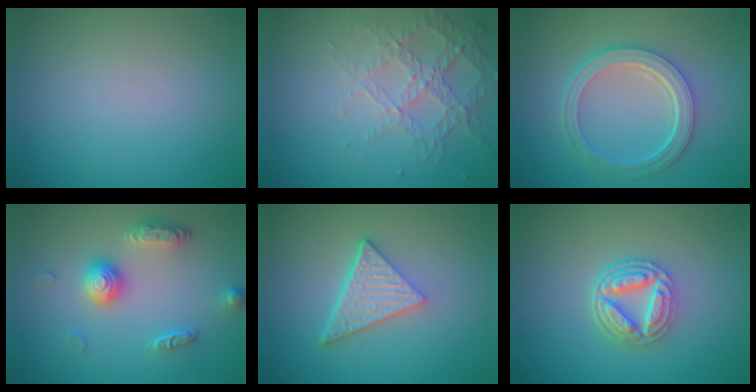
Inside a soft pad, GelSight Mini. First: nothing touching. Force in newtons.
{"total": 4.2, "press": 2.9, "slide": 3.0}
{"total": 5.2, "press": 4.0, "slide": 3.3}
{"total": 3.5, "press": 3.0, "slide": 1.8}
{"total": 4.9, "press": 3.5, "slide": 3.4}
{"total": 5.0, "press": 3.8, "slide": 3.2}